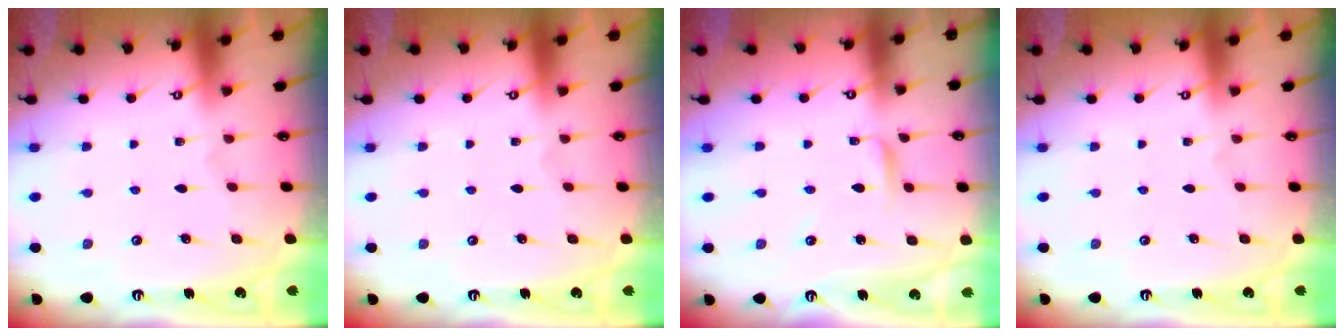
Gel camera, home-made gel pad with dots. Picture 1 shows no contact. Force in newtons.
{"total": 0.0}
{"total": 2.7, "press": 2.7, "slide": 0.2}
{"total": 0.0}